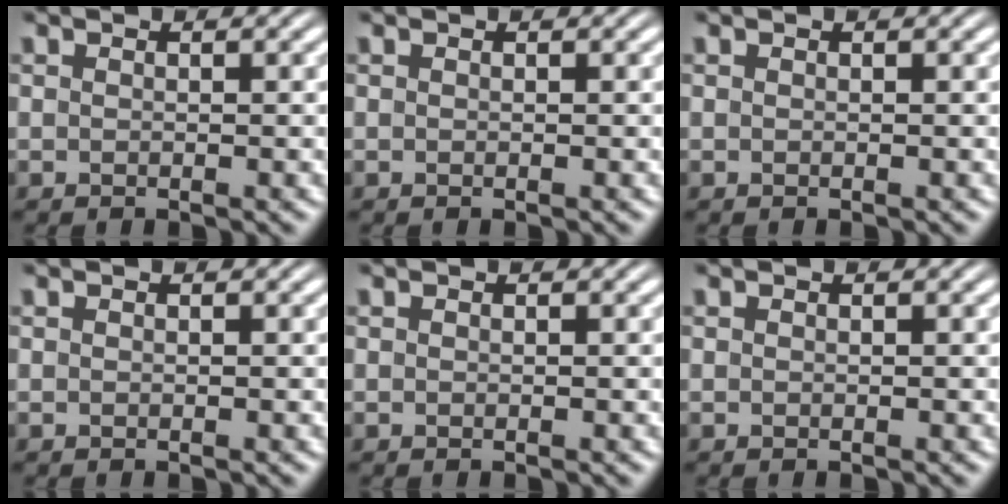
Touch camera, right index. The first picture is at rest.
{"total": 0.0}
{"total": 0.0}
{"total": 0.0}
{"total": 0.0}
{"total": 0.0}